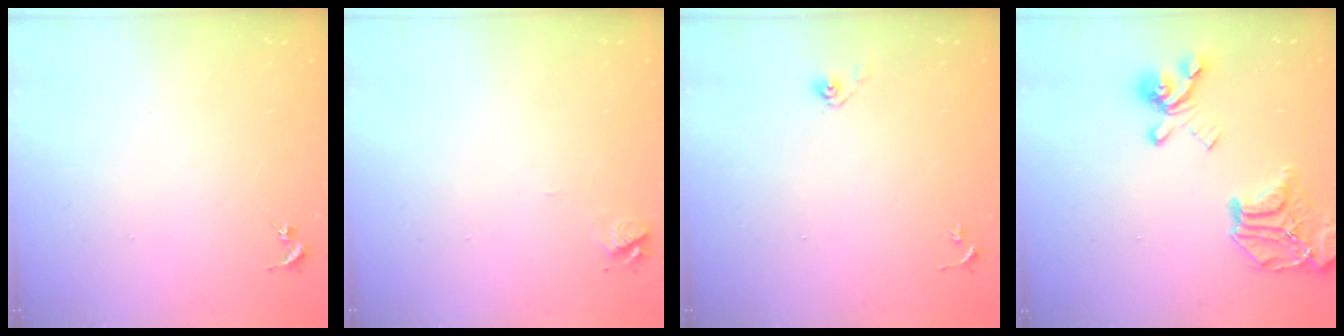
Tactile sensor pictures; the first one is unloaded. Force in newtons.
{"total": 4.9, "press": 4.9, "slide": 0.5}
{"total": 3.5, "press": 3.2, "slide": 1.5}
{"total": 20.3, "press": 20.2, "slide": 2.2}